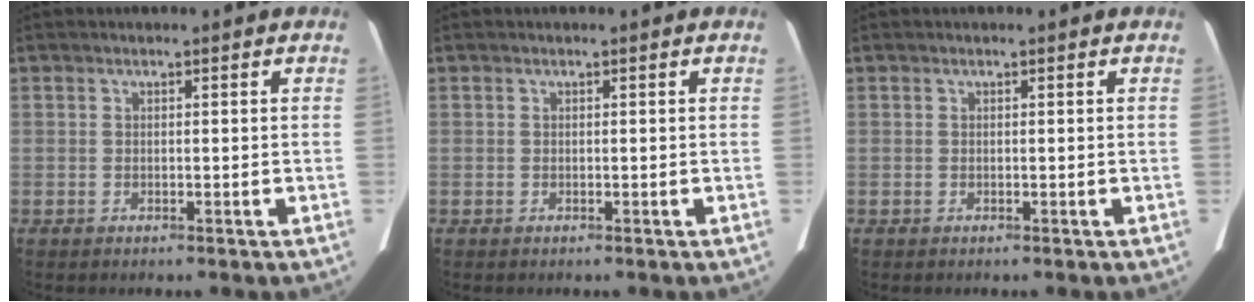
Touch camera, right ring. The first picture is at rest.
{"total": 0.0}
{"total": 0.0}